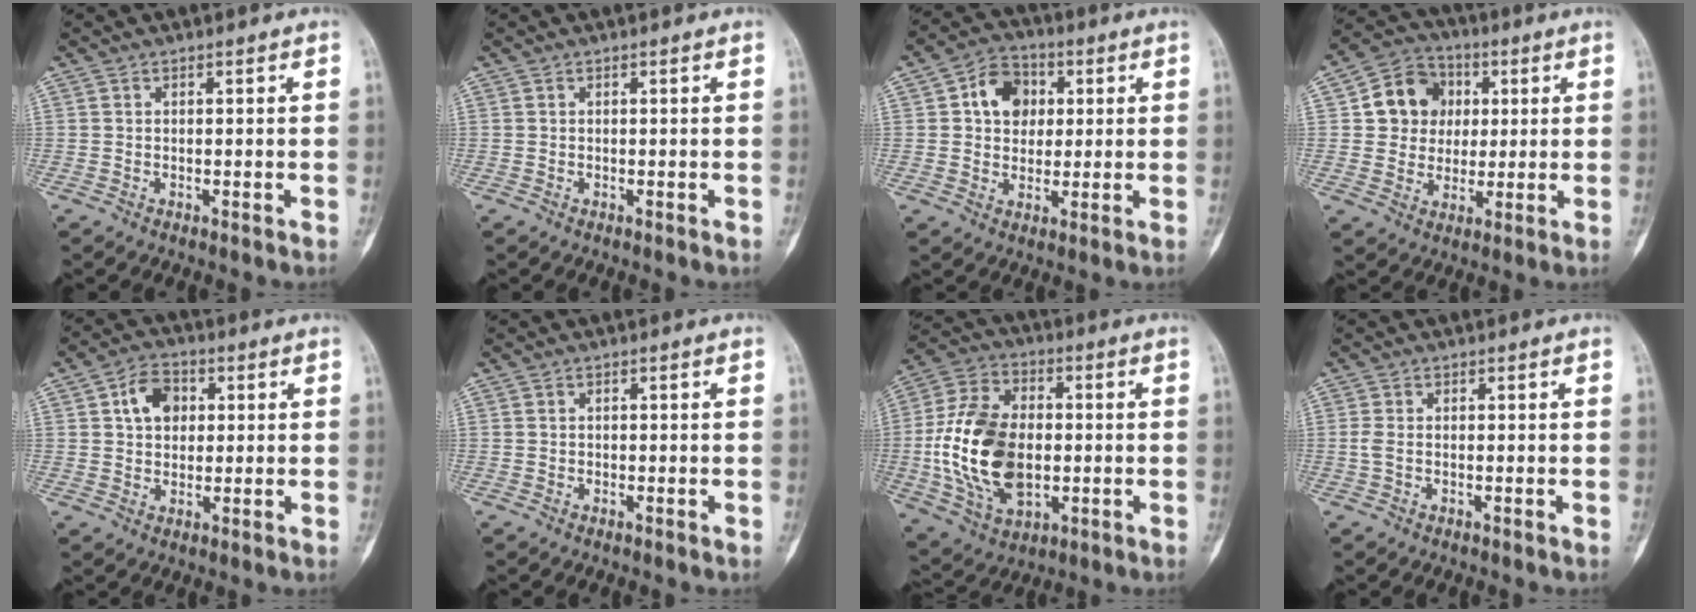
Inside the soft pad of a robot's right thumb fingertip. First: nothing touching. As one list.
[{"total": 0.0}, {"total": 9.2, "force": [2.1, 7.3, 5.1], "torque": [-0.046, 0.006, 0.027]}, {"total": 11.2, "force": [2.4, 10.0, 4.5], "torque": [-0.030, 0.003, 0.035]}, {"total": 7.3, "force": [1.9, 5.3, 4.6], "torque": [-0.055, 0.006, 0.027]}, {"total": 0.0}, {"total": 20.4, "force": [-1.4, 13.0, 15.7], "torque": [-0.287, 0.006, -0.017]}, {"total": 1.4, "force": [-0.1, 0.7, 1.2], "torque": [-0.035, -0.001, -0.001]}]